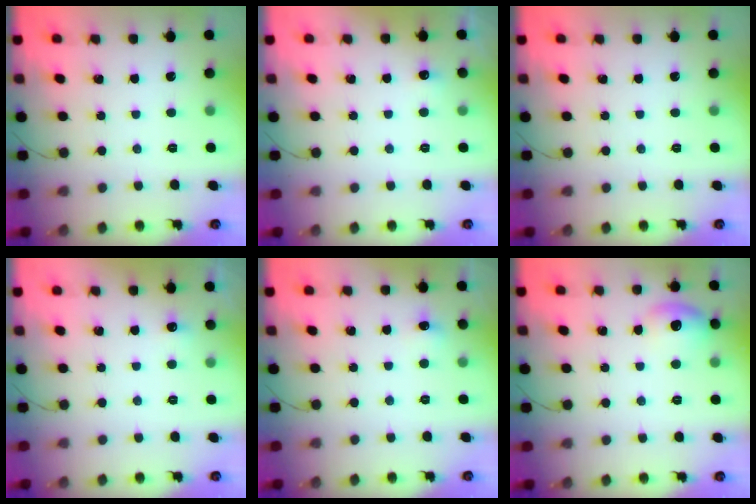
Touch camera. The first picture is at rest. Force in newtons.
{"total": 3.7, "press": 3.6, "slide": 1.1}
{"total": 0.0}
{"total": 3.7, "press": 3.6, "slide": 1.1}
{"total": 4.8, "press": 4.7, "slide": 1.1}
{"total": 9.2, "press": 8.2, "slide": 4.0}